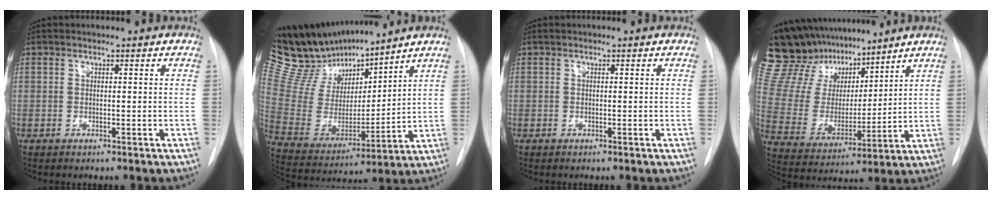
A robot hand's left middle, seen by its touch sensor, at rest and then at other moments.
{"total": 17.9, "force": [16.3, 3.5, 6.4], "torque": [-0.128, -0.007, 0.311]}
{"total": 0.0}
{"total": 17.9, "force": [15.1, 7.0, 6.6], "torque": [-0.125, 0.030, 0.285]}